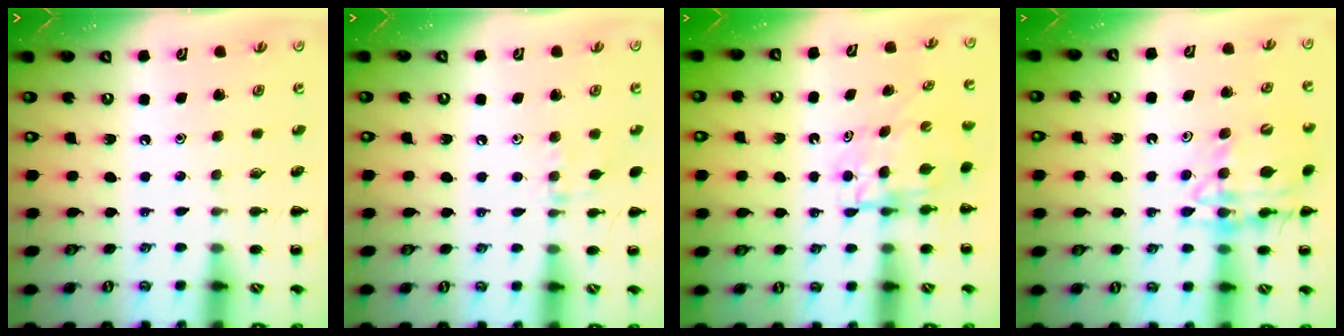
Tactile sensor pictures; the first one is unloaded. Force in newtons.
{"total": 6.5, "press": 6.3, "slide": 1.6}
{"total": 5.0, "press": 5.0, "slide": 0.1}
{"total": 14.9, "press": 14.7, "slide": 2.4}